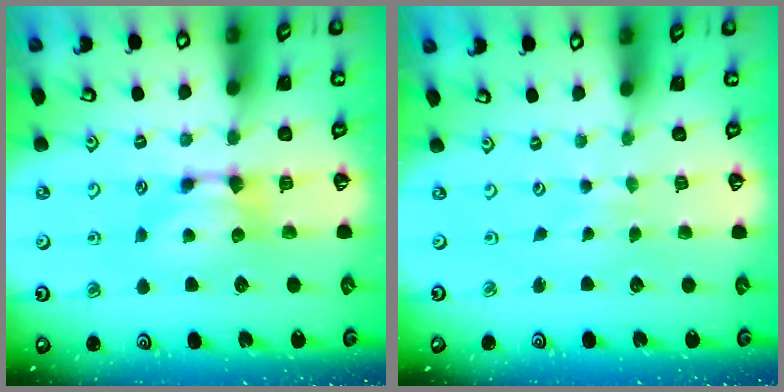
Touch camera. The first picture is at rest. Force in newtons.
{"total": 4.2, "press": 4.2, "slide": 0.3}